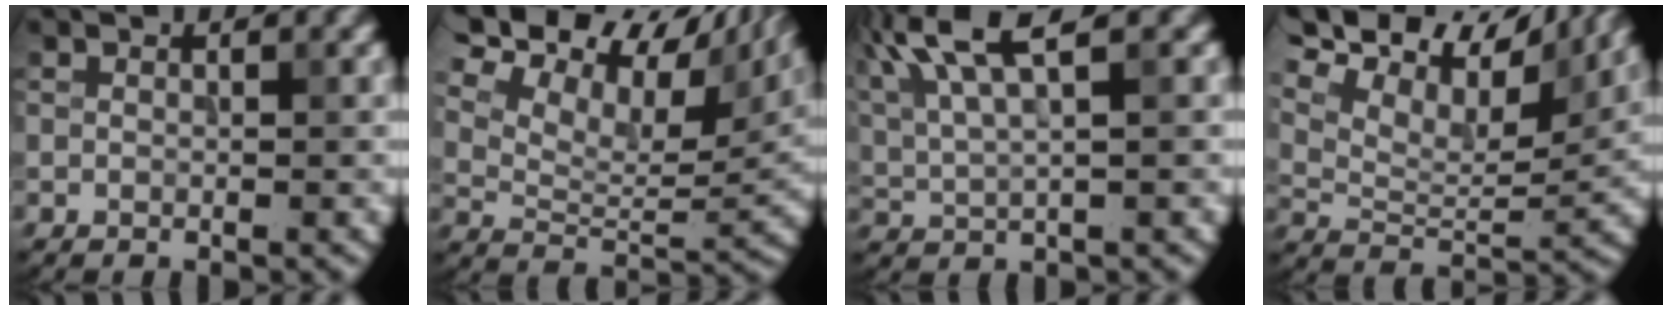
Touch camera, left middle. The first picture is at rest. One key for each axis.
{"total": 14.5, "fx": 8.7, "fy": 6.8, "fz": 9.3, "tx": -0.172, "ty": 0.042, "tz": 0.147}
{"total": 7.6, "fx": 4.1, "fy": 2.1, "fz": 6.1, "tx": -0.129, "ty": 0.020, "tz": 0.076}
{"total": 14.8, "fx": 9.7, "fy": 6.2, "fz": 9.3, "tx": -0.197, "ty": 0.049, "tz": 0.153}